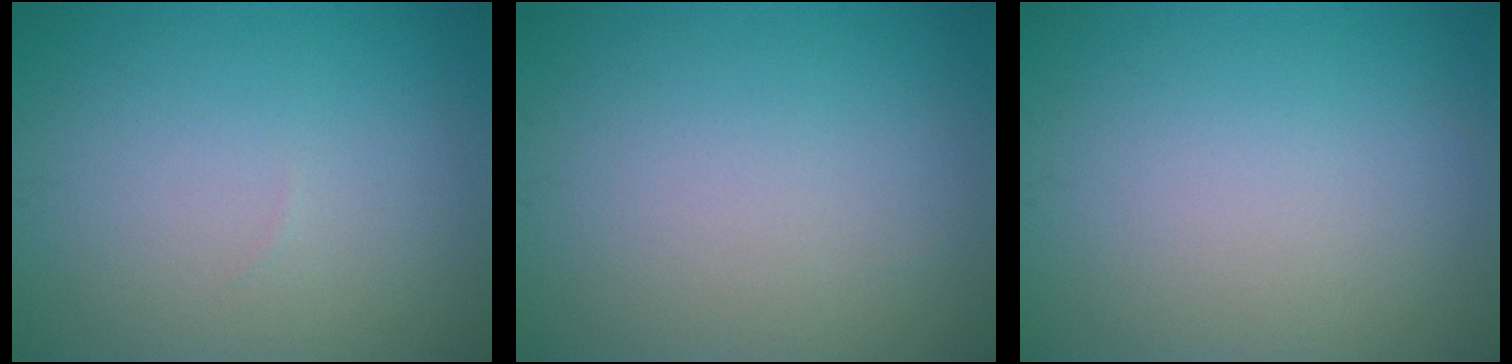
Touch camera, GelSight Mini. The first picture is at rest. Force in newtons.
{"total": 0.0}
{"total": 0.0}